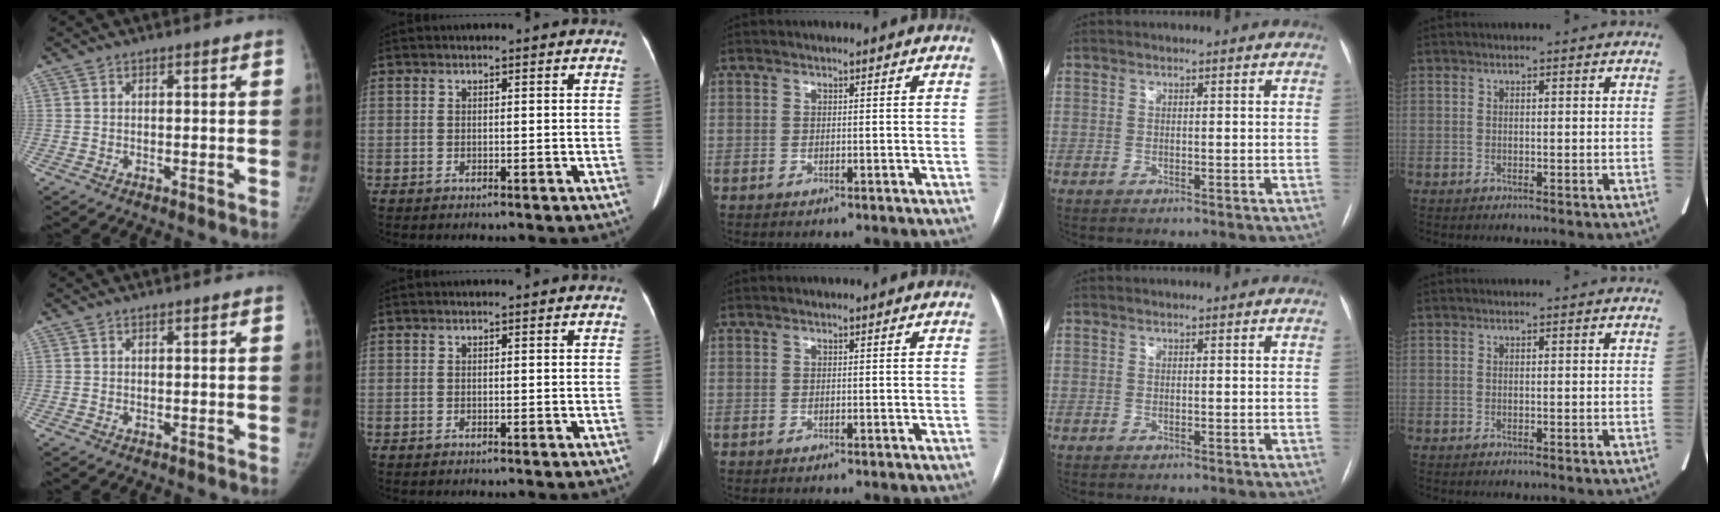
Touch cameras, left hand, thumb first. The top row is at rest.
{}